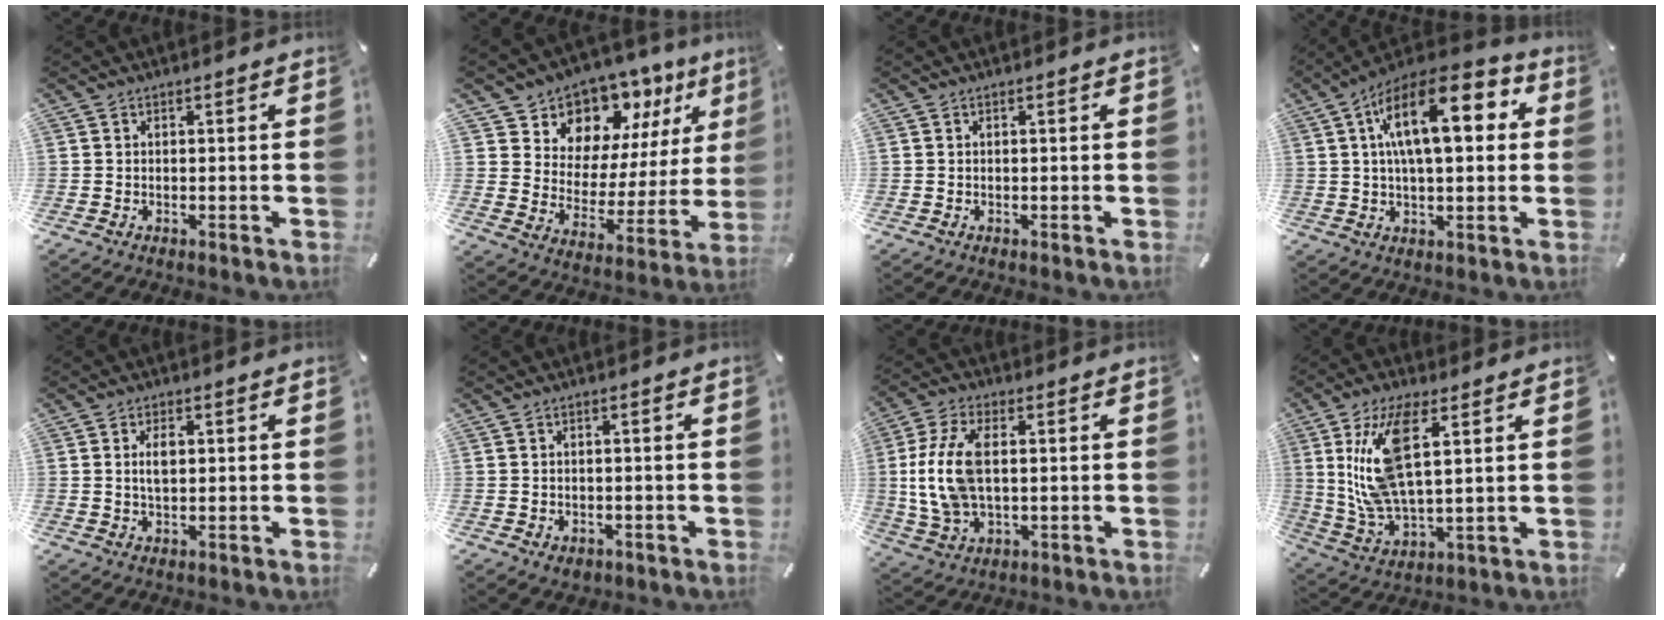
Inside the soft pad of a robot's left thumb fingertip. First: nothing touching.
{"total": 10.4, "force": [7.7, 7.0, -0.1], "torque": [-0.002, -0.099, 0.139]}
{"total": 0.0}
{"total": 17.4, "force": [4.8, 8.0, 14.6], "torque": [-0.239, -0.007, 0.074]}
{"total": 3.8, "force": [0.7, 2.0, 3.1], "torque": [-0.050, 0.002, 0.006]}
{"total": 1.9, "force": [-0.9, 1.5, 0.8], "torque": [-0.014, 0.004, -0.018]}
{"total": 12.5, "force": [0.8, 7.1, 10.3], "torque": [-0.229, 0.001, 0.014]}
{"total": 16.2, "force": [5.1, 6.5, 14.0], "torque": [-0.287, -0.006, 0.089]}